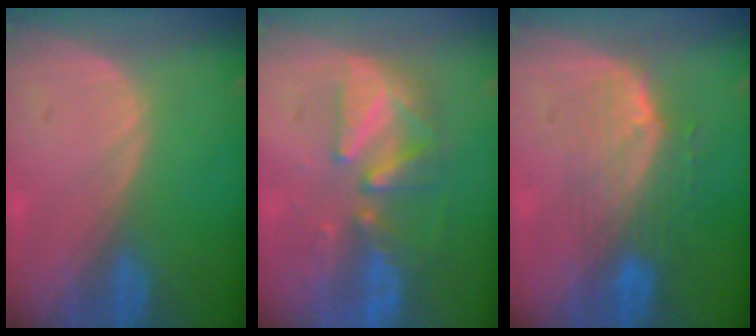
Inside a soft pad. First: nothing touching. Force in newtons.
{"total": 8.1, "press": 7.9, "slide": 1.9}
{"total": 7.5, "press": 6.7, "slide": 3.3}